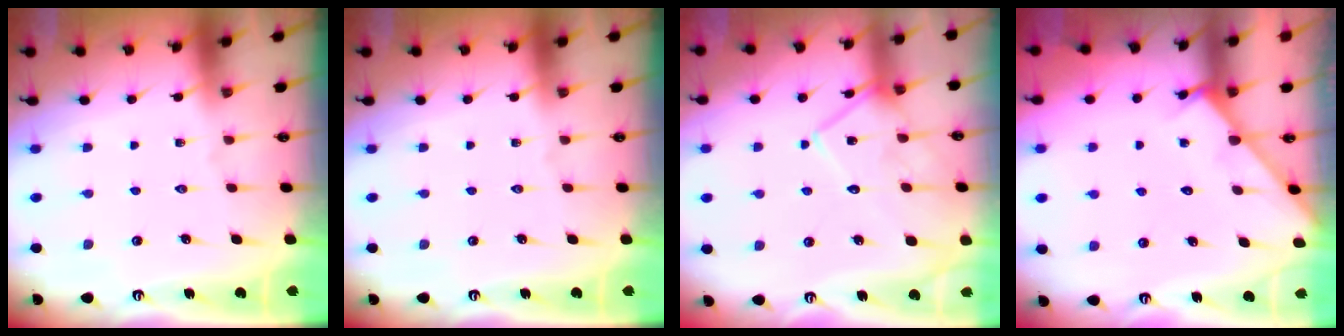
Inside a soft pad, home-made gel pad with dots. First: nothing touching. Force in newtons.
{"total": 0.0}
{"total": 13.3, "press": 13.2, "slide": 1.2}
{"total": 4.3, "press": 4.3, "slide": 0.4}